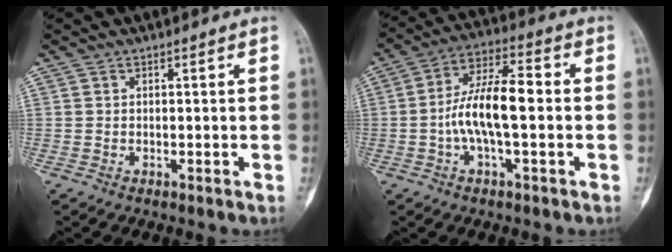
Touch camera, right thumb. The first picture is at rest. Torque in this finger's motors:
{"motor_torque": [1.61, 1.41, 0.63, -0.49, 0.20]}